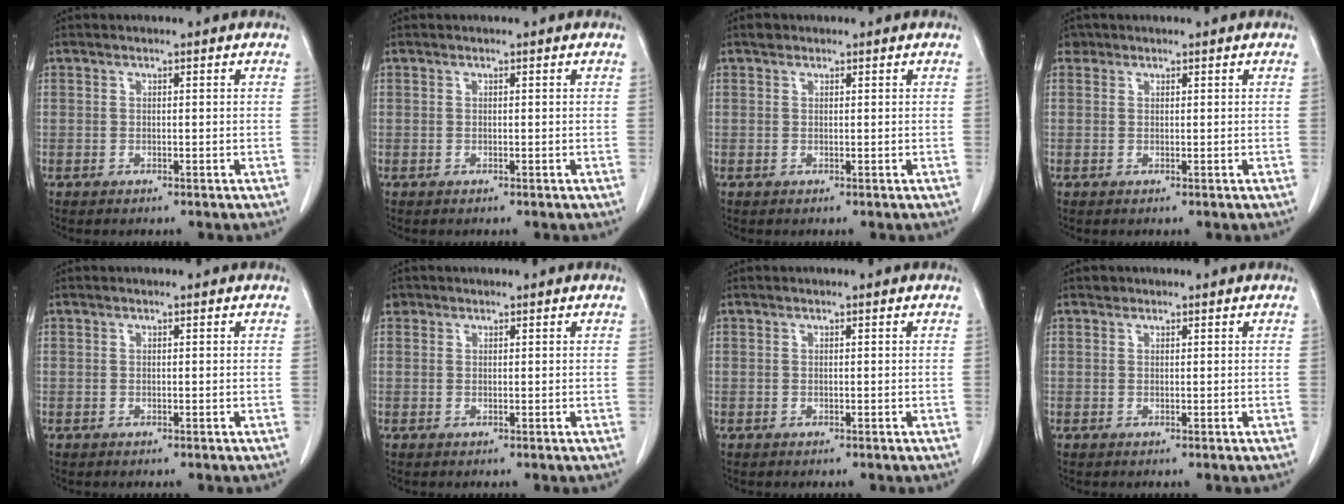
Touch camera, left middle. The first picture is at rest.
{"total": 0.0}
{"total": 0.8, "force": [0.6, 0.6, 0.2], "torque": [-0.003, 0.007, 0.007]}
{"total": 1.0, "force": [0.7, 0.8, 0.0], "torque": [0.005, 0.008, 0.009]}
{"total": 0.0}
{"total": 0.9, "force": [0.5, 0.7, 0.1], "torque": [0.005, 0.007, 0.007]}
{"total": 0.0}
{"total": 0.6, "force": [0.4, 0.4, 0.0], "torque": [-0.002, 0.001, 0.005]}